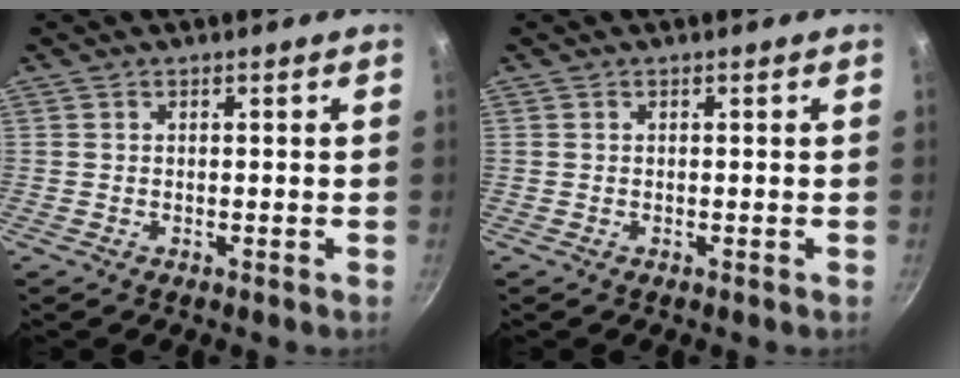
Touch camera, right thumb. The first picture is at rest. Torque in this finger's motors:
{"motor_torque": [-0.12, 0.04, 0.00, 0.00, 0.02]}